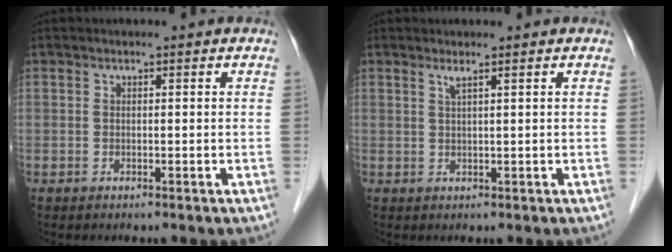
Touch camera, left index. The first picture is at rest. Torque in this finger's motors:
{"motor_torque": [0.07, -0.05, 0.13, 0.03]}